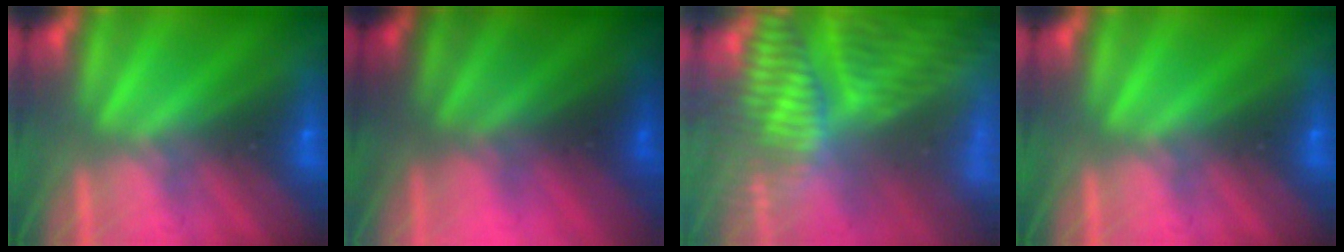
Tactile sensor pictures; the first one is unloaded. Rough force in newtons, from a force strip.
{"total": 2.8}
{"total": 7.4}
{"total": 0.0}